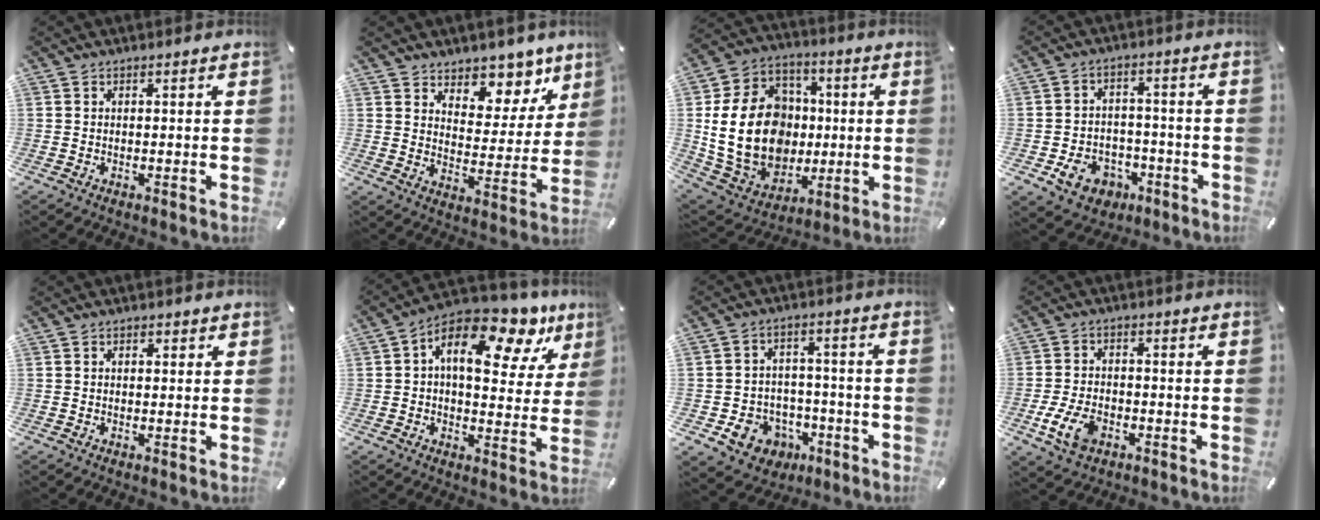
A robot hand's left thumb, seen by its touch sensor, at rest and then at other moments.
{"total": 9.3, "force": [7.3, 5.6, 1.4], "torque": [-0.001, -0.086, 0.127]}
{"total": 23.5, "force": [0.2, 18.9, 13.9], "torque": [-0.283, 0.007, 0.027]}
{"total": 8.8, "force": [-3.6, 7.3, 3.4], "torque": [-0.066, 0.034, -0.061]}
{"total": 1.1, "force": [0.4, 0.9, 0.5], "torque": [-0.003, 0.002, 0.004]}
{"total": 15.7, "force": [7.5, 8.3, 11.1], "torque": [-0.161, -0.043, 0.125]}
{"total": 9.2, "force": [-3.3, 8.2, 2.4], "torque": [-0.032, 0.033, -0.048]}
{"total": 8.0, "force": [-3.1, 5.2, 5.2], "torque": [-0.119, 0.007, -0.056]}